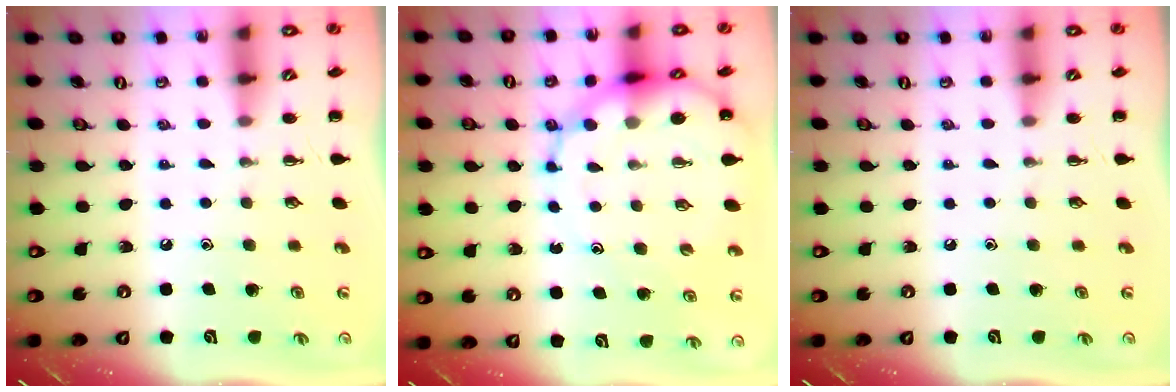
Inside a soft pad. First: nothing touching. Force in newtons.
{"total": 12.4, "press": 12.0, "slide": 3.4}
{"total": 0.0}